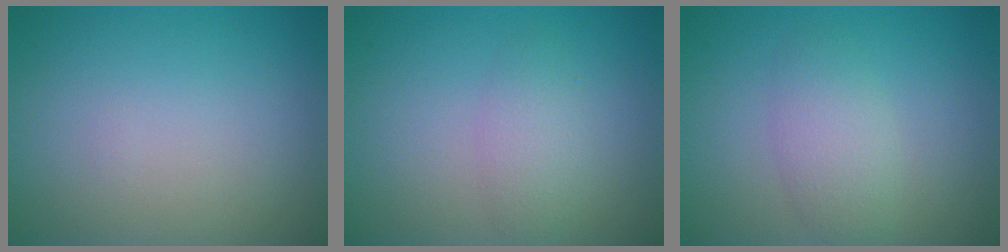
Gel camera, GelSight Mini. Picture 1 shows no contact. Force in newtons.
{"total": 2.2, "press": 2.2, "slide": 0.0}
{"total": 2.8, "press": 2.8, "slide": 0.1}